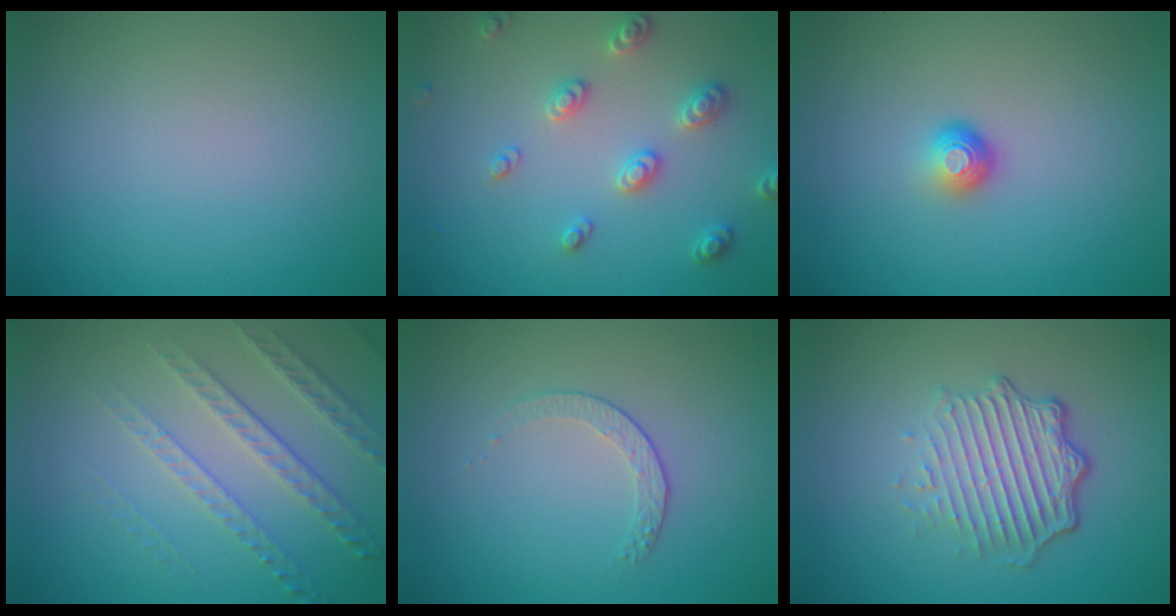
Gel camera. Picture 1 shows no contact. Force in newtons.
{"total": 2.7, "press": 2.7, "slide": 0.4}
{"total": 1.7, "press": 1.1, "slide": 1.3}
{"total": 4.0, "press": 3.1, "slide": 2.5}
{"total": 1.5, "press": 0.9, "slide": 1.2}
{"total": 5.3, "press": 3.6, "slide": 3.9}